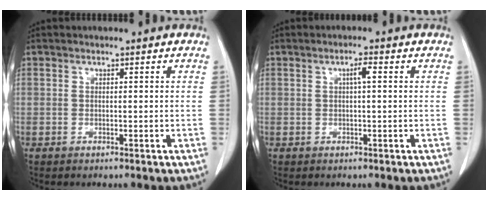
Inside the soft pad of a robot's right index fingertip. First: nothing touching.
{"total": 1.8, "force": [0.4, 0.1, 1.7], "torque": [-0.030, 0.005, 0.005]}